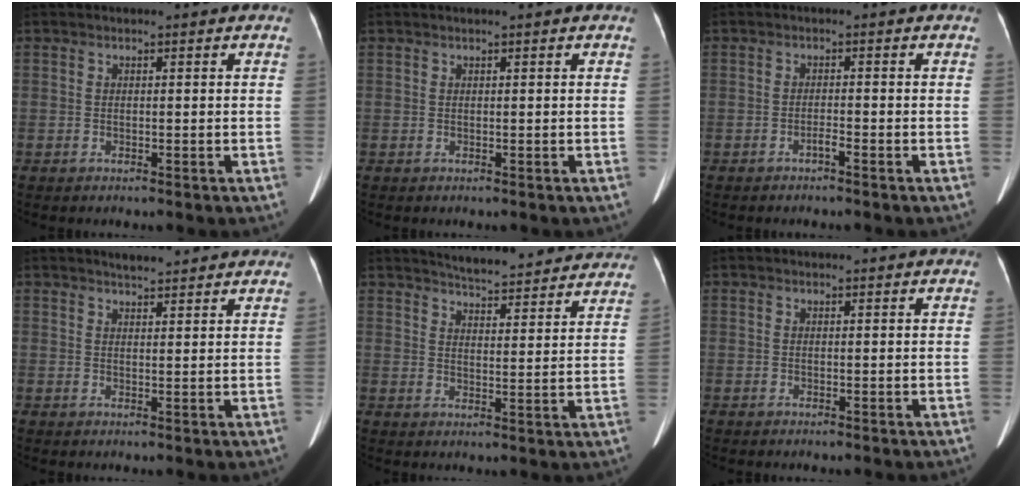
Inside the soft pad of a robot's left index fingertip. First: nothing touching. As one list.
[{"total": 0.0}, {"total": 1.1, "force": [-0.9, -0.1, 0.6], "torque": [-0.013, 0.001, -0.018]}, {"total": 5.2, "force": [4.8, 1.0, 1.9], "torque": [-0.028, 0.018, 0.058]}, {"total": 19.0, "force": [17.8, 3.0, 5.9], "torque": [-0.071, -0.021, 0.214]}, {"total": 1.2, "force": [1.1, 0.2, 0.2], "torque": [-0.011, 0.009, 0.014]}]